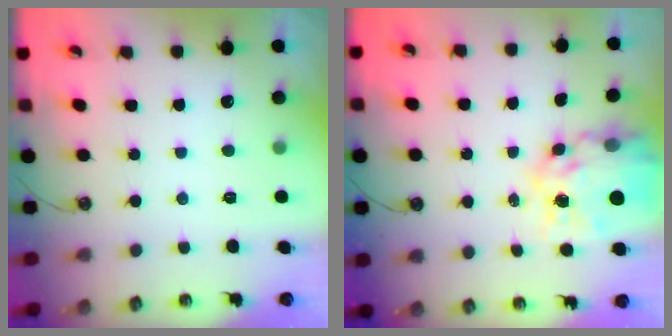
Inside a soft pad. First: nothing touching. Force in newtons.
{"total": 15.1, "press": 15.0, "slide": 1.4}